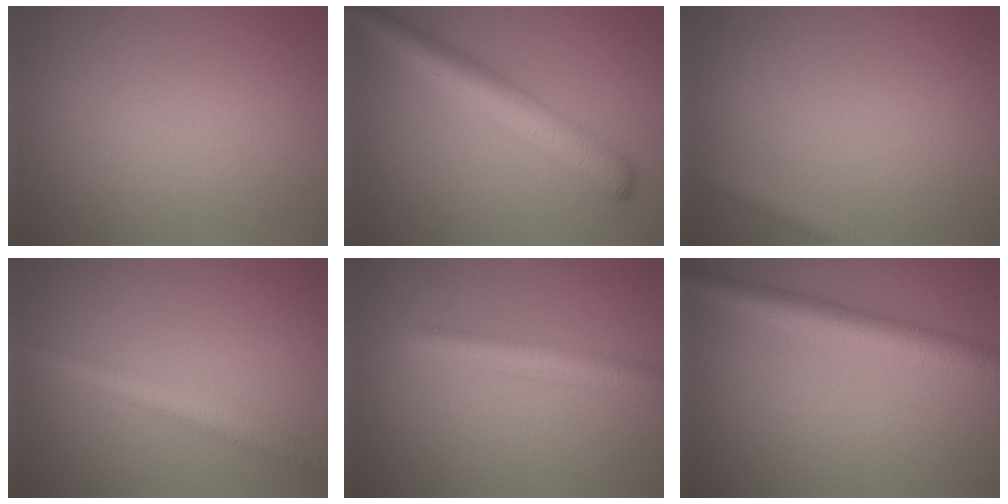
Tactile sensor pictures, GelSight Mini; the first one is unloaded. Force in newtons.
{"total": 5.5, "press": 5.5, "slide": 0.1}
{"total": 1.4, "press": 1.4, "slide": 0.1}
{"total": 2.9, "press": 2.9, "slide": 0.1}
{"total": 3.5, "press": 3.5, "slide": 0.1}
{"total": 4.8, "press": 4.8, "slide": 0.1}